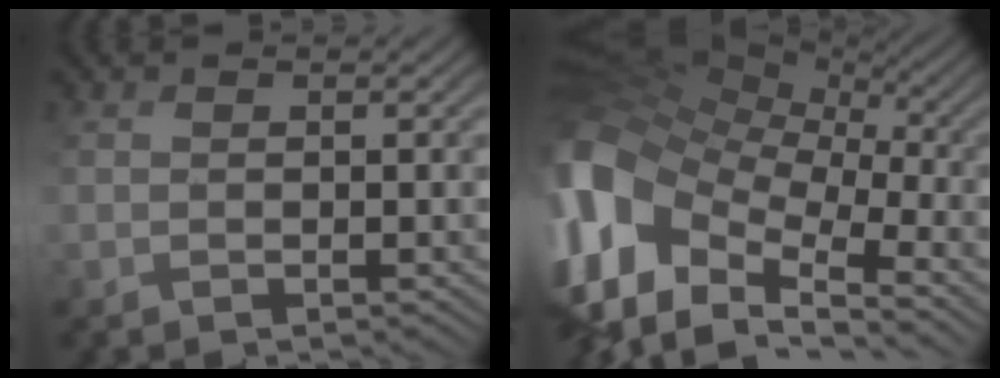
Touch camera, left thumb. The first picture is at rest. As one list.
[{"total": 16.2, "force": [-3.5, 11.0, 11.4], "torque": [-0.305, -0.009, -0.060]}]